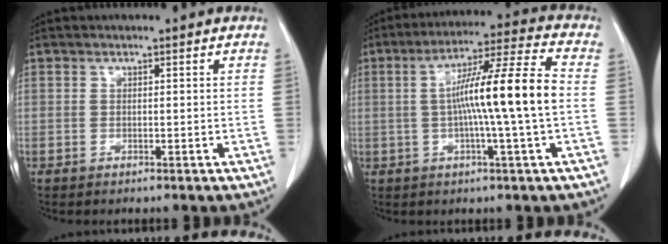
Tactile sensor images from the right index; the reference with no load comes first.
{"total": 12.8, "force": [-0.5, -1.2, 12.7], "torque": [-0.214, 0.013, -0.016]}